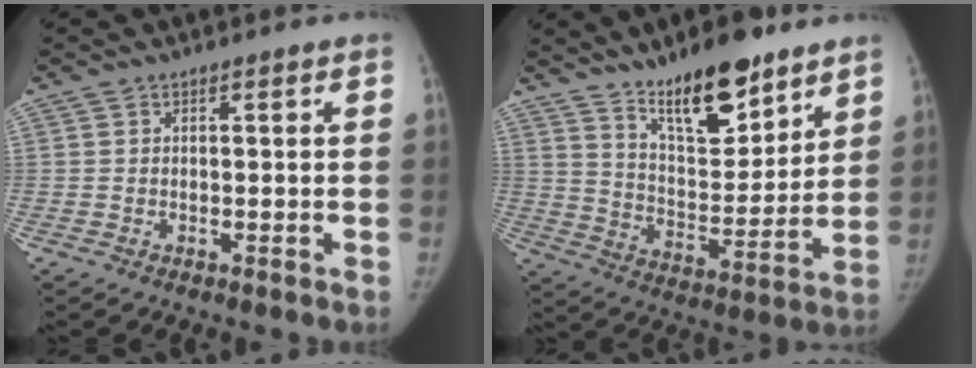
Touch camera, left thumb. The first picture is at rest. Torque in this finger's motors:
{"motor_torque": [0.40, 0.08, 0.78, -1.58, 0.03]}